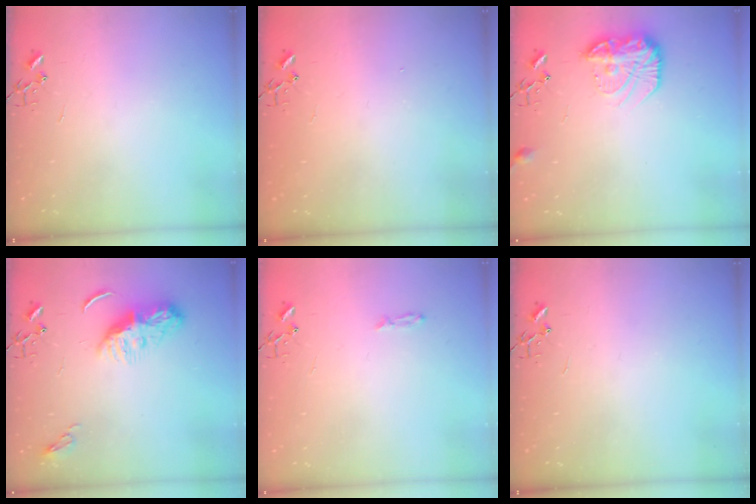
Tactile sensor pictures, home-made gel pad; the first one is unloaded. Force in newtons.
{"total": 1.1, "press": 1.1, "slide": 0.1}
{"total": 13.9, "press": 13.8, "slide": 0.8}
{"total": 8.5, "press": 8.5, "slide": 0.3}
{"total": 3.4, "press": 3.4, "slide": 0.4}
{"total": 0.0}